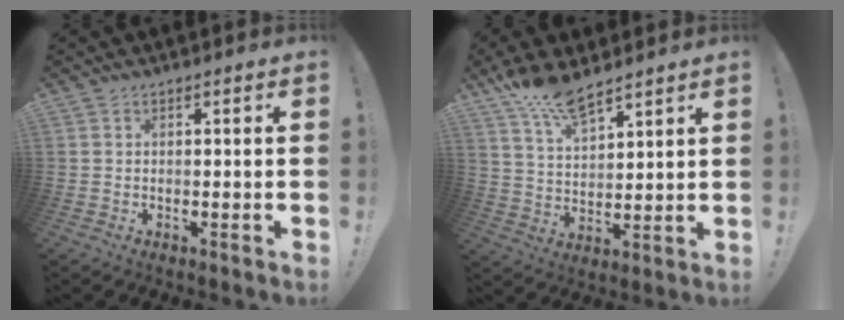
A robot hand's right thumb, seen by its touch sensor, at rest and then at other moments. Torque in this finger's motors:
{"motor_torque": [0.04, 2.38, 0.39, 0.08, 0.15]}